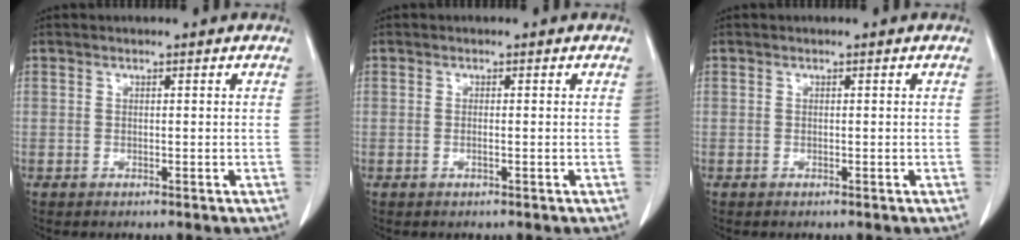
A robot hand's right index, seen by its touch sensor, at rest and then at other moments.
{"total": 0.6, "force": [-0.2, 0.0, 0.6], "torque": [-0.012, 0.000, -0.003]}
{"total": 0.0}